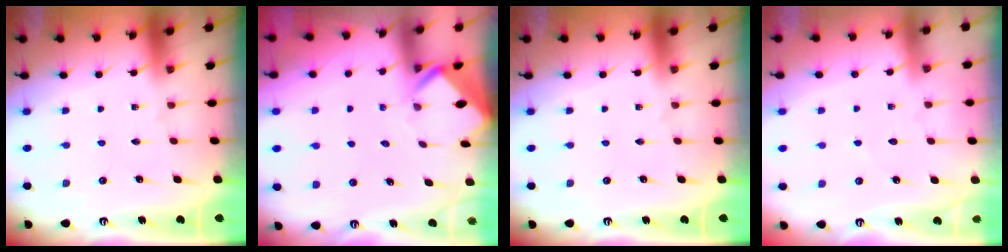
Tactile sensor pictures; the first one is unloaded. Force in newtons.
{"total": 2.9, "press": 2.9, "slide": 0.2}
{"total": 0.0}
{"total": 2.7, "press": 2.6, "slide": 0.3}